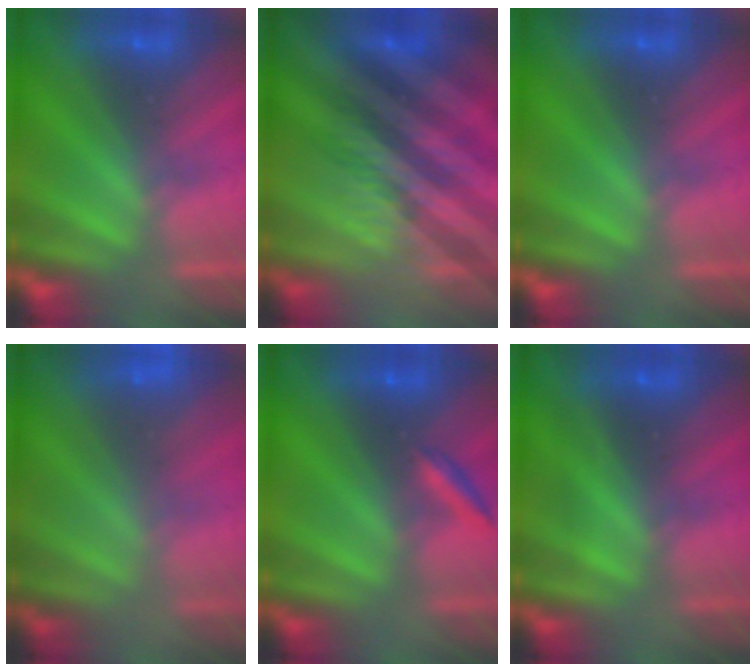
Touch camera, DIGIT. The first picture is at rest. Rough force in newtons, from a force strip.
{"total": 4.8}
{"total": 0.0}
{"total": 2.9}
{"total": 2.1}
{"total": 1.7}